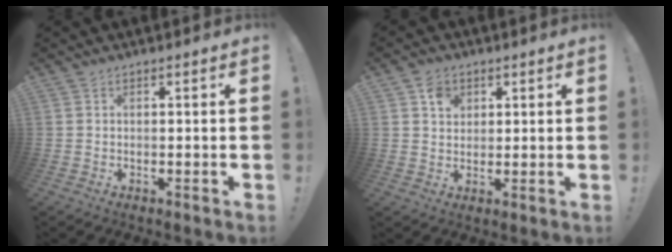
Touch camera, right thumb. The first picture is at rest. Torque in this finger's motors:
{"motor_torque": [0.40, 0.33, 0.45, 0.11, 0.00]}